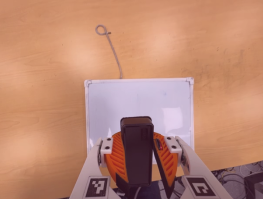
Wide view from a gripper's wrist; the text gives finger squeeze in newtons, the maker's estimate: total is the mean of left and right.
{"total": 9.9, "left": 10.0, "right": 9.8}